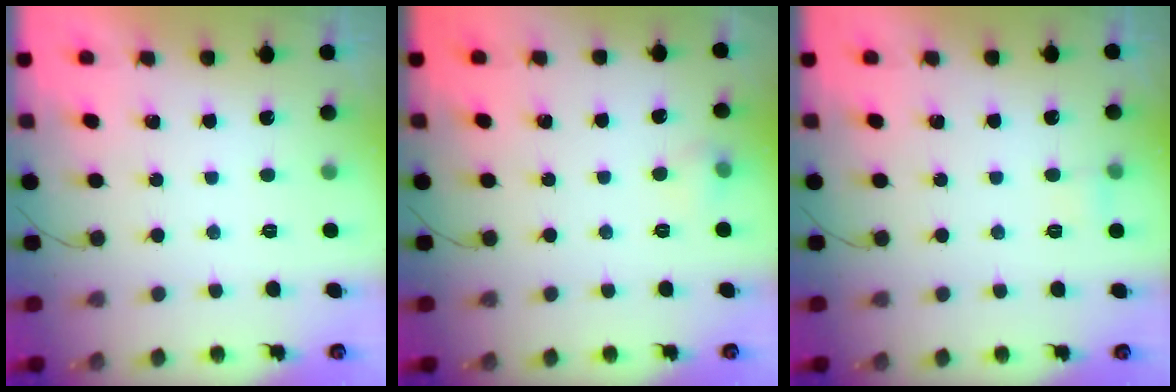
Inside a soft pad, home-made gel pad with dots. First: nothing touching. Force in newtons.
{"total": 4.9, "press": 4.6, "slide": 1.6}
{"total": 7.5, "press": 3.4, "slide": 6.7}